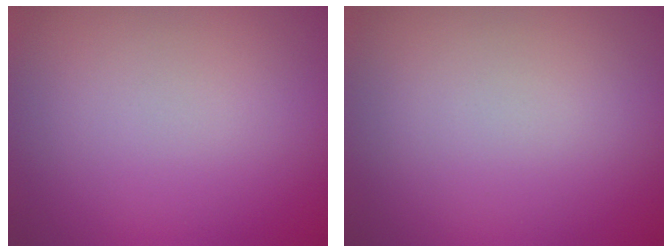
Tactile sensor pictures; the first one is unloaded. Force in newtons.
{"total": 0.0}